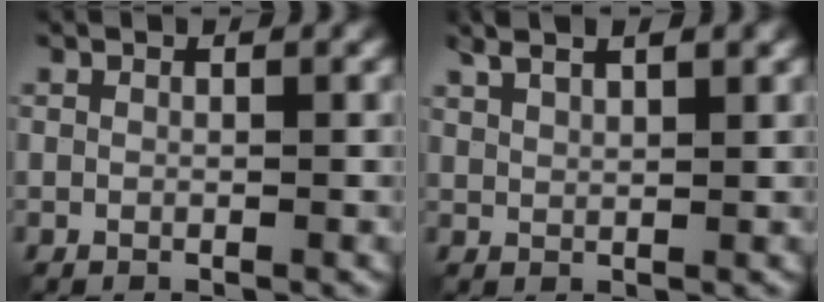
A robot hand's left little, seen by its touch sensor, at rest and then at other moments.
{"total": 4.4, "force": [2.9, 1.4, 3.1], "torque": [-0.045, 0.016, 0.033]}